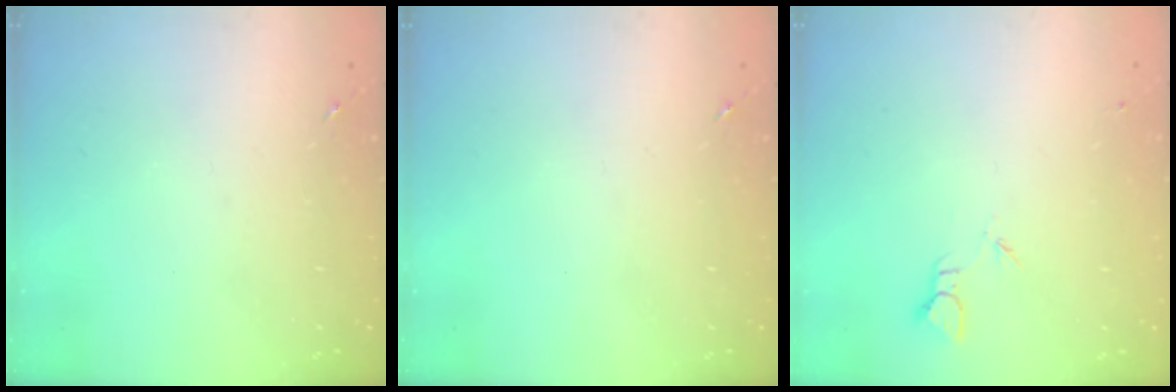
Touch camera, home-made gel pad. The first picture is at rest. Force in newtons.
{"total": 0.0}
{"total": 1.8, "press": 1.8, "slide": 0.0}